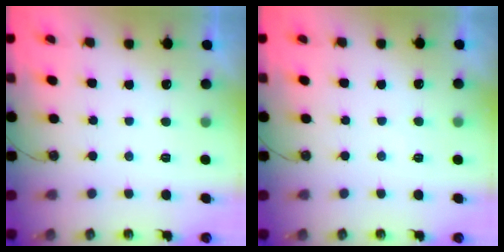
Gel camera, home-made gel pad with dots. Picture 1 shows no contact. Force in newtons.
{"total": 2.8, "press": 2.8, "slide": 0.4}